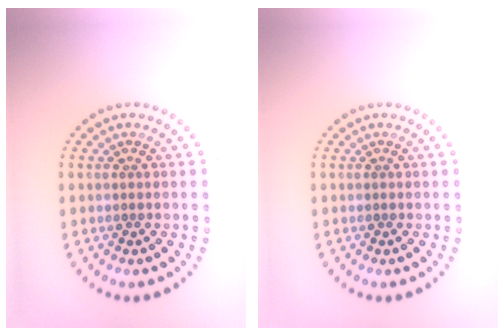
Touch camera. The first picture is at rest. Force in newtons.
{"total": 0.0}